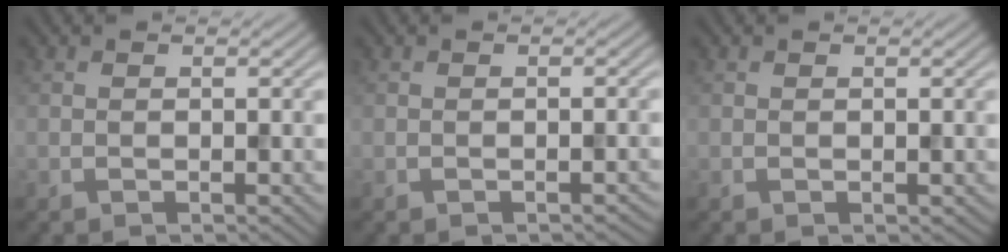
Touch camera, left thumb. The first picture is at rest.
{"total": 0.7, "force": [-0.5, 0.1, 0.5], "torque": [-0.004, 0.001, -0.005]}
{"total": 0.0}